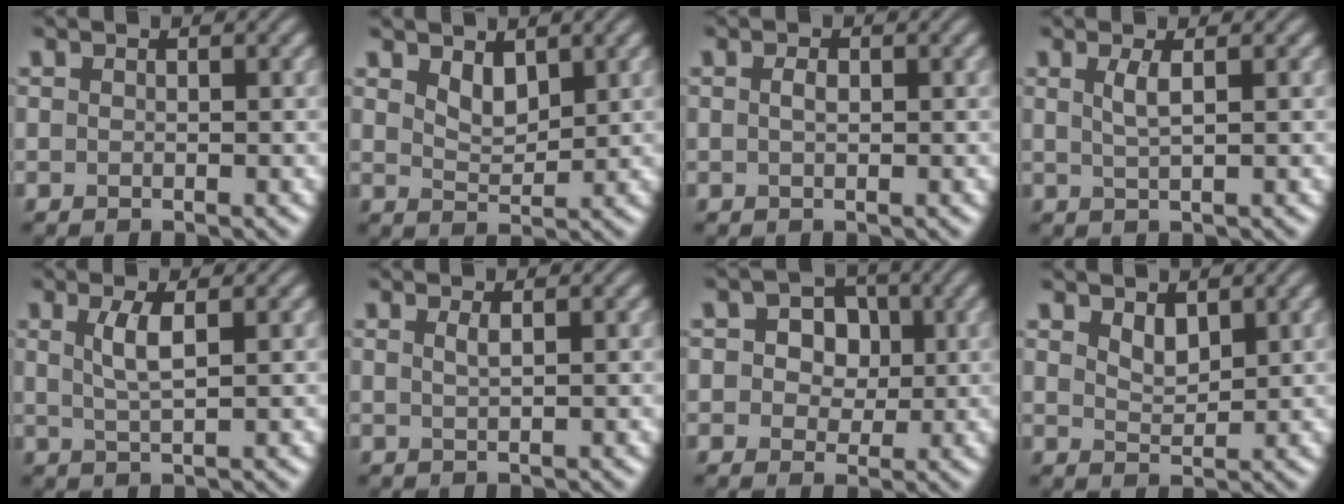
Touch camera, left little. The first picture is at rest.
{"total": 2.2, "force": [1.4, 1.1, 1.3], "torque": [-0.028, -0.007, 0.030]}
{"total": 0.9, "force": [0.1, 0.5, 0.8], "torque": [-0.018, 0.001, 0.001]}
{"total": 1.8, "force": [0.6, 0.5, 1.7], "torque": [-0.033, 0.000, 0.009]}
{"total": 2.6, "force": [0.8, 0.6, 2.4], "torque": [-0.049, -0.002, 0.017]}
{"total": 1.1, "force": [0.4, 0.3, 0.9], "torque": [-0.012, 0.002, 0.006]}
{"total": 4.9, "force": [1.1, 3.9, 2.7], "torque": [-0.030, 0.013, -0.004]}
{"total": 1.9, "force": [1.2, 0.9, 1.1], "torque": [-0.023, -0.005, 0.029]}